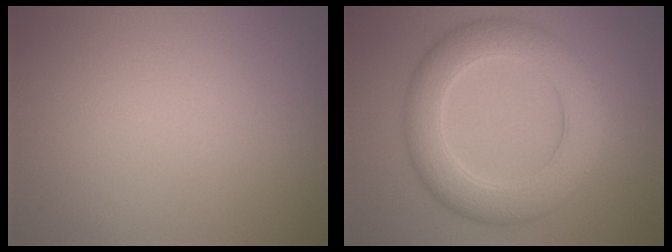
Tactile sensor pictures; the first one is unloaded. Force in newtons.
{"total": 7.0, "press": 7.0, "slide": 0.2}